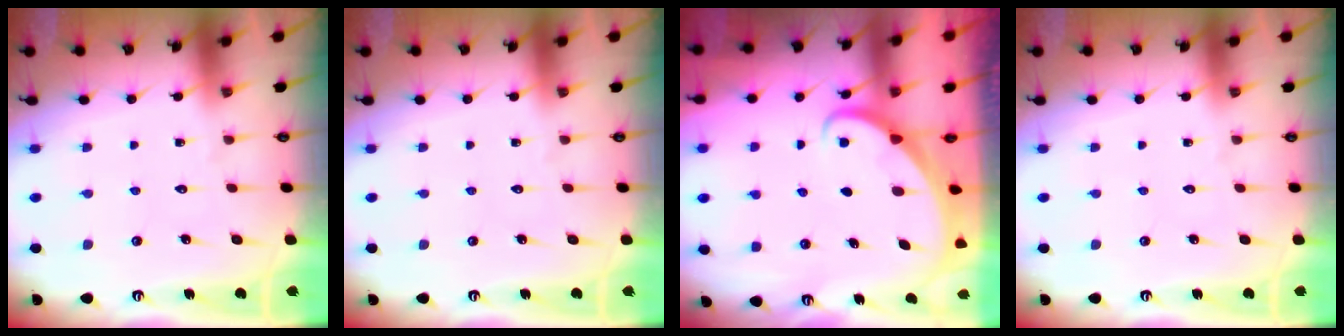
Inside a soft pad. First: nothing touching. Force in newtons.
{"total": 0.0}
{"total": 2.0, "press": 2.0, "slide": 0.2}
{"total": 0.0}